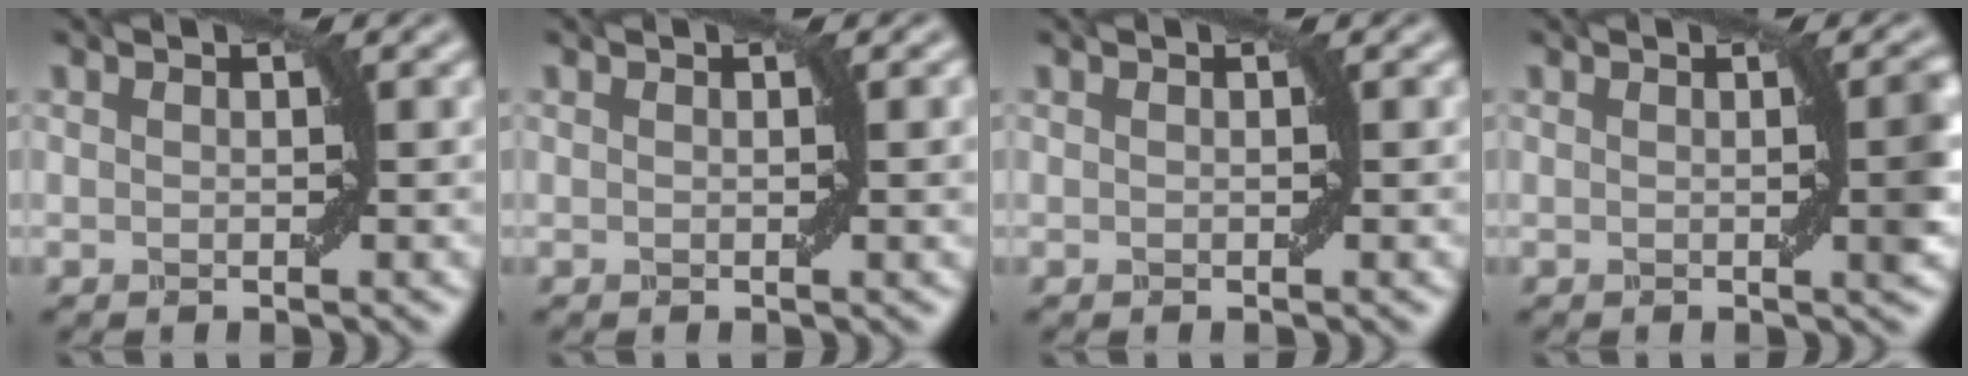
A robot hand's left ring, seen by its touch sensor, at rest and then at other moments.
{"total": 0.9, "force": [0.1, 0.0, 0.9], "torque": [-0.010, 0.001, 0.001]}
{"total": 0.0}
{"total": 2.5, "force": [0.1, 0.4, 2.5], "torque": [-0.026, 0.002, -0.002]}